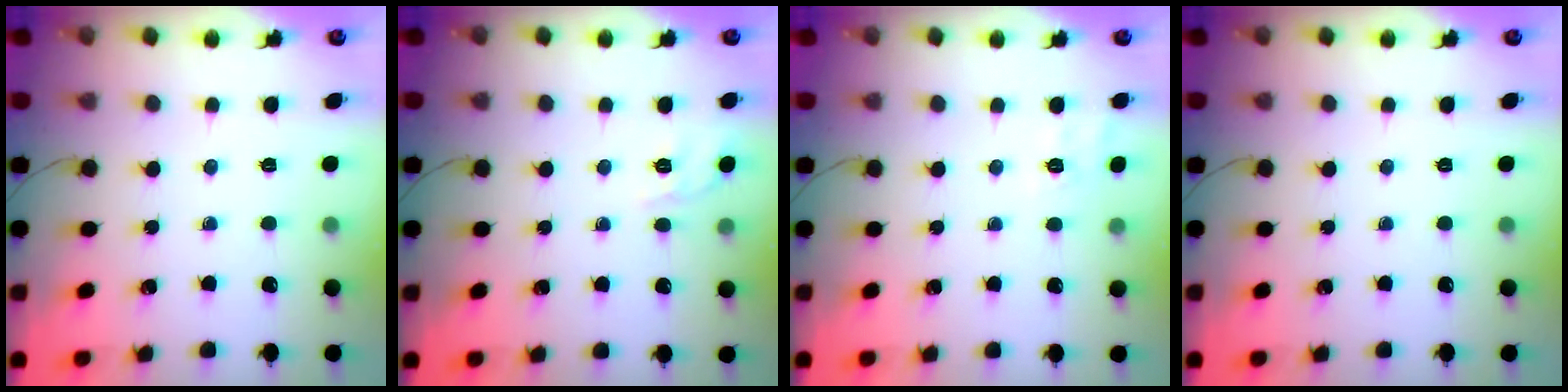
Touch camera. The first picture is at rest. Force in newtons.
{"total": 2.0, "press": 1.2, "slide": 1.5}
{"total": 2.9, "press": 2.1, "slide": 2.0}
{"total": 0.0}